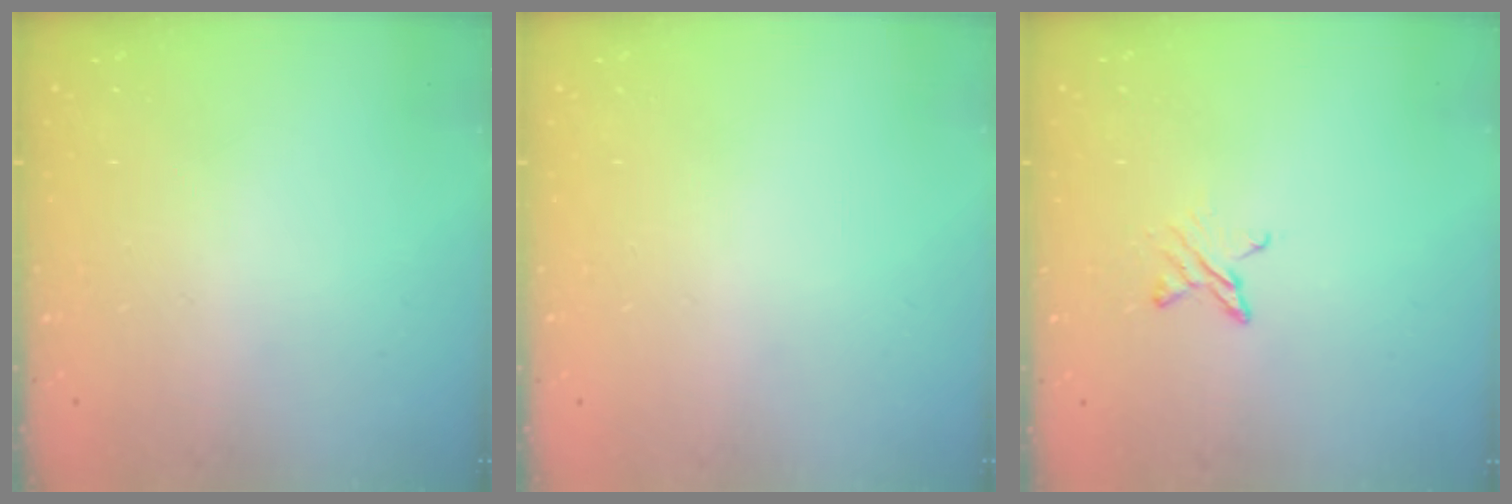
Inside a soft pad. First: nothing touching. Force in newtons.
{"total": 0.0}
{"total": 3.8, "press": 3.7, "slide": 0.4}